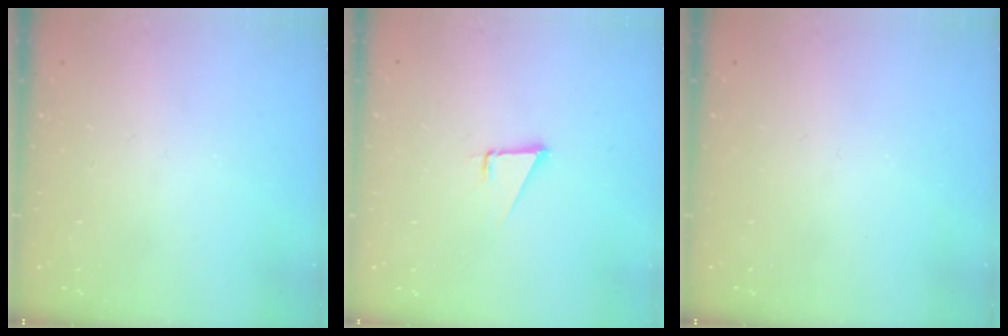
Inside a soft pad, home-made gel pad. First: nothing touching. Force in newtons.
{"total": 1.9, "press": 1.9, "slide": 0.1}
{"total": 0.0}